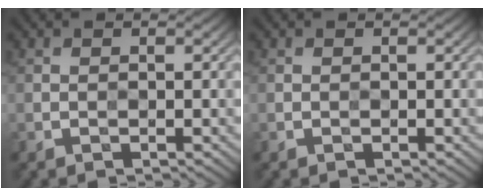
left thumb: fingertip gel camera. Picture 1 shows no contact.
{"total": 0.0}